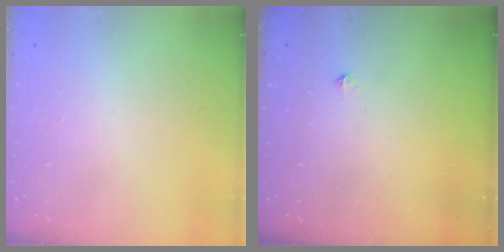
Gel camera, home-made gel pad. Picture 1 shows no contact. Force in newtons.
{"total": 2.4, "press": 2.4, "slide": 0.5}